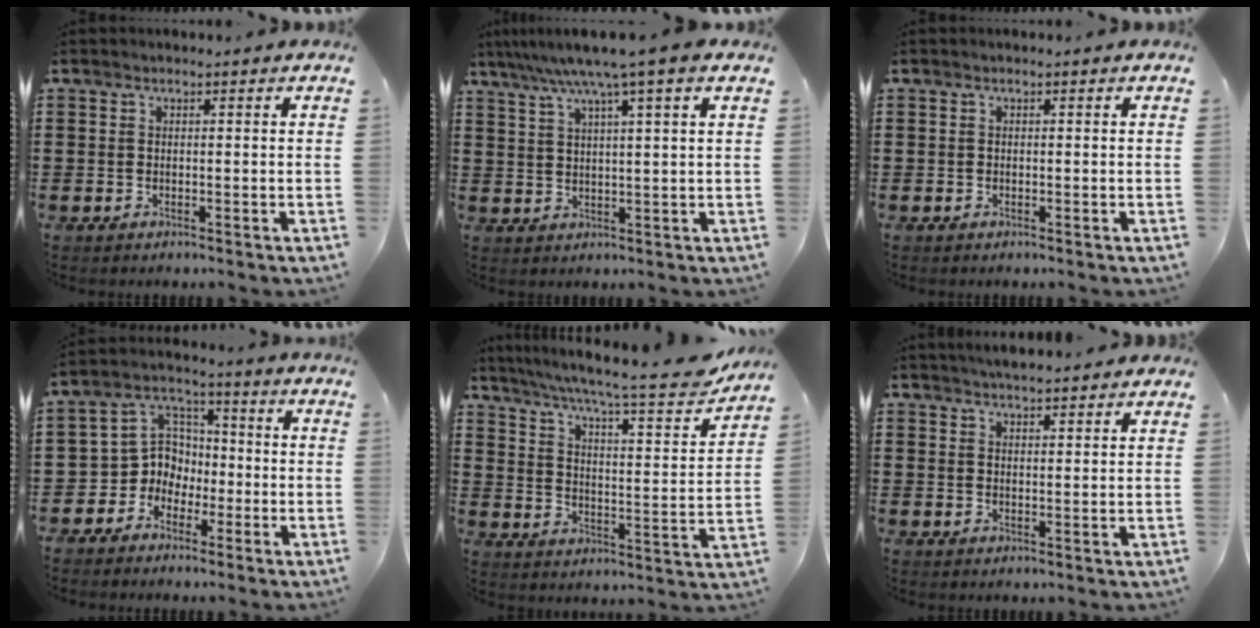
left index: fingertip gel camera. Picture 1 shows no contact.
{"total": 6.5, "force": [4.5, -0.7, 4.6], "torque": [-0.102, -0.011, 0.073]}
{"total": 0.0}
{"total": 6.9, "force": [-2.5, 6.3, 1.1], "torque": [-0.060, 0.006, -0.054]}
{"total": 9.1, "force": [7.4, 0.9, 5.2], "torque": [-0.107, -0.050, 0.115]}
{"total": 2.9, "force": [2.8, 0.1, 0.6], "torque": [-0.018, -0.003, 0.053]}